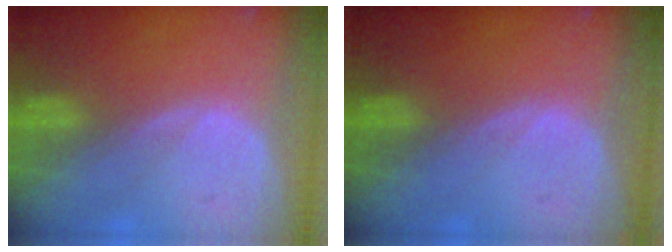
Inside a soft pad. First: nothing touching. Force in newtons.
{"total": 0.0}